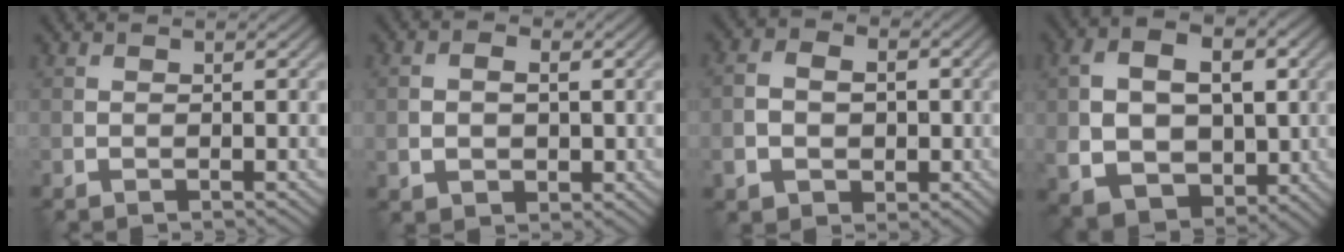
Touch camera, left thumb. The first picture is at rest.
{"total": 3.6, "force": [-0.1, 2.5, 2.5], "torque": [-0.045, -0.003, -0.001]}
{"total": 5.6, "force": [-1.2, 4.4, 3.1], "torque": [-0.063, -0.008, -0.026]}
{"total": 12.5, "force": [0.1, 8.5, 9.1], "torque": [-0.179, -0.002, 0.013]}